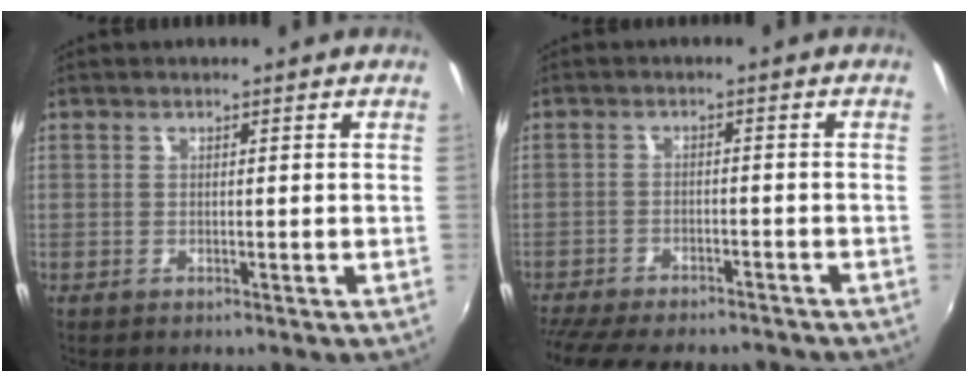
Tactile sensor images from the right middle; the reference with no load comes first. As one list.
[{"total": 14.6, "force": [-12.6, 4.1, 6.3], "torque": [-0.141, -0.031, -0.183]}]